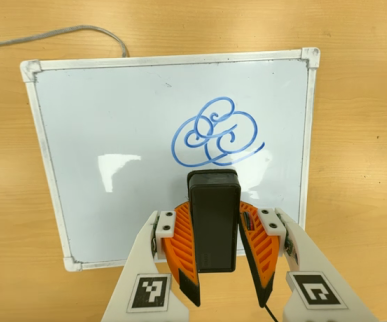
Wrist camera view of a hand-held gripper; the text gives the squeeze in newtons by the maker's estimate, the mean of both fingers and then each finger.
{"total": 8.7, "left": 7.3, "right": 10.2}